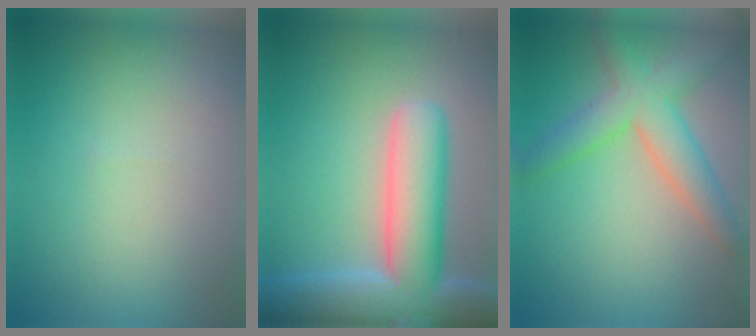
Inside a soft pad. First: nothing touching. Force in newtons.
{"total": 9.7, "press": 9.6, "slide": 0.7}
{"total": 5.1, "press": 5.1, "slide": 0.2}